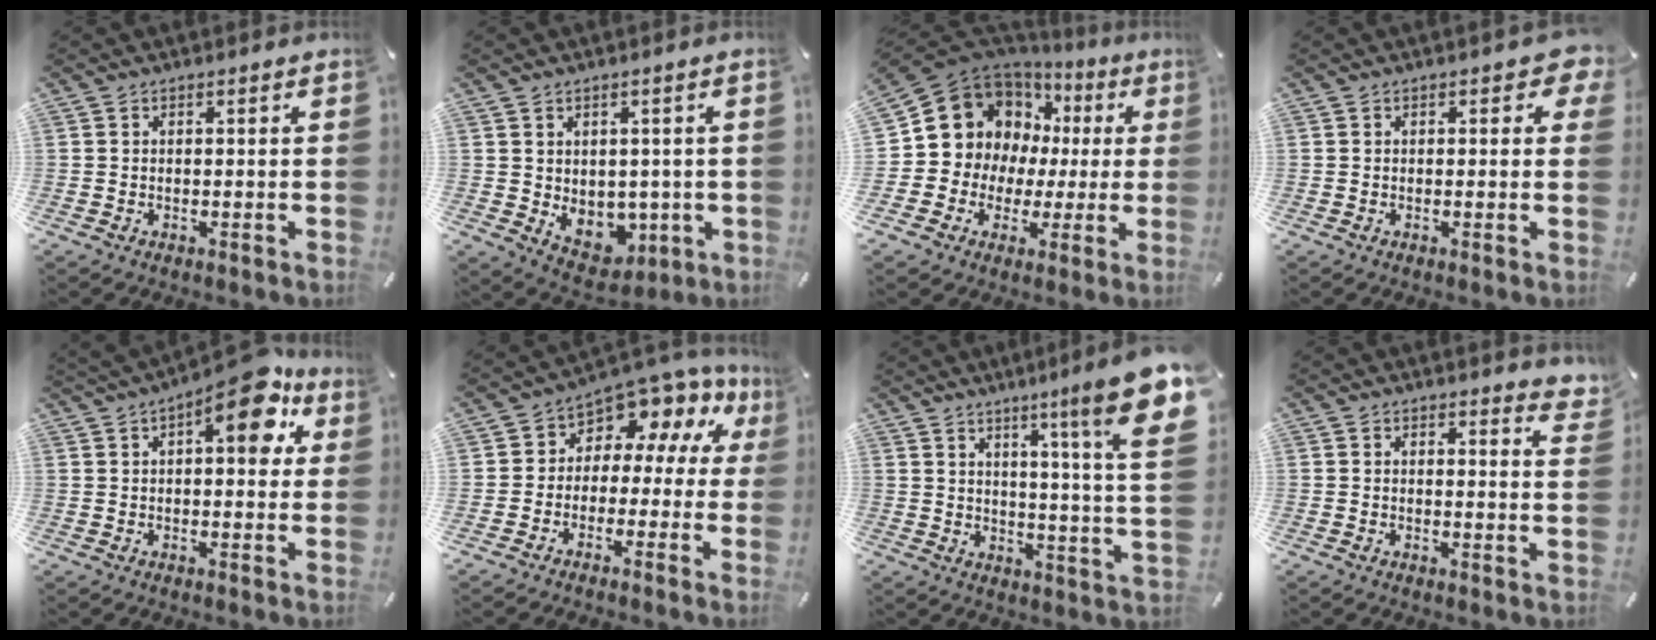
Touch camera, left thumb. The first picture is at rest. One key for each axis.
{"total": 6.8, "fx": 0.4, "fy": 6.1, "fz": 3.0, "tx": -0.031, "ty": -0.016, "tz": 0.016}
{"total": 11.4, "fx": 4.6, "fy": 10.0, "fz": 3.1, "tx": -0.081, "ty": -0.052, "tz": 0.092}
{"total": 3.6, "fx": 1.0, "fy": 2.0, "fz": 2.7, "tx": -0.025, "ty": -0.005, "tz": 0.012}
{"total": 13.1, "fx": 6.5, "fy": 5.5, "fz": 10.0, "tx": -0.120, "ty": -0.035, "tz": 0.100}
{"total": 7.6, "fx": 5.8, "fy": 4.1, "fz": 2.6, "tx": -0.057, "ty": -0.070, "tz": 0.103}
{"total": 16.2, "fx": 8.6, "fy": 0.4, "fz": 13.7, "tx": -0.207, "ty": -0.070, "tz": 0.120}
{"total": 3.0, "fx": 2.5, "fy": 1.2, "fz": 1.1, "tx": -0.004, "ty": -0.017, "tz": 0.040}